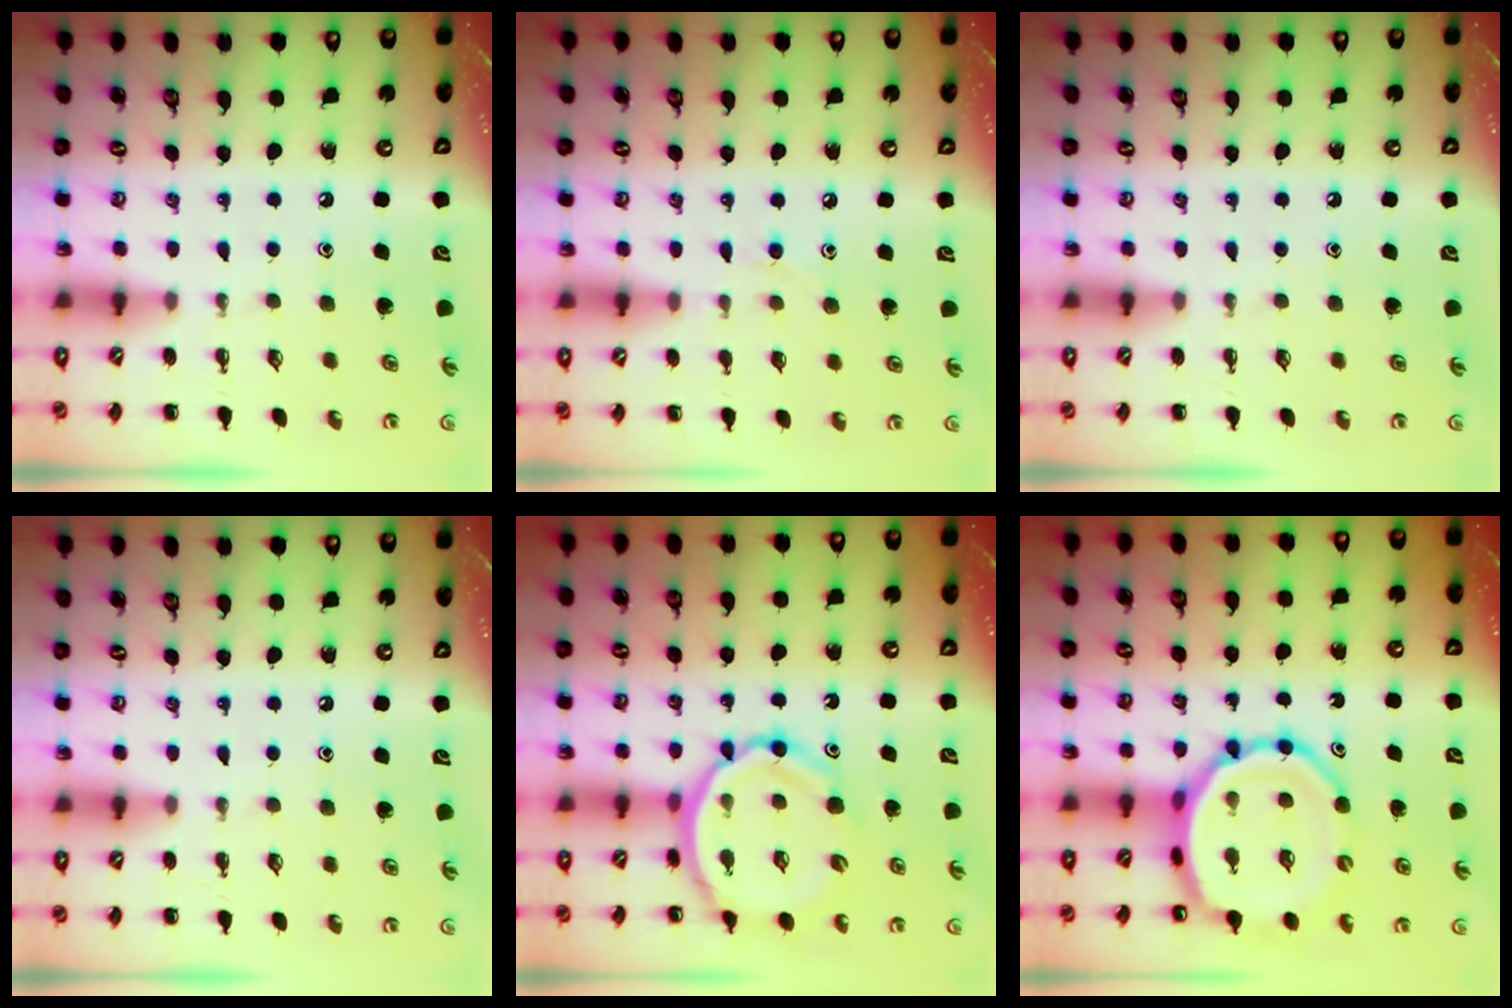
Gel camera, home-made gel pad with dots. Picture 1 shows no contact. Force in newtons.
{"total": 6.4, "press": 6.1, "slide": 2.0}
{"total": 0.0}
{"total": 0.0}
{"total": 12.3, "press": 11.8, "slide": 3.3}
{"total": 13.5, "press": 13.0, "slide": 3.5}